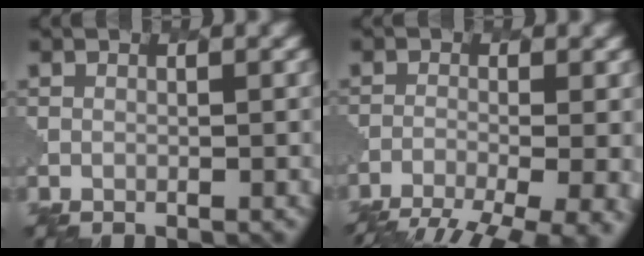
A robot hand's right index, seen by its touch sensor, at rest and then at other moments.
{"total": 11.2, "force": [-8.6, 3.4, 6.4], "torque": [-0.101, -0.033, -0.097]}